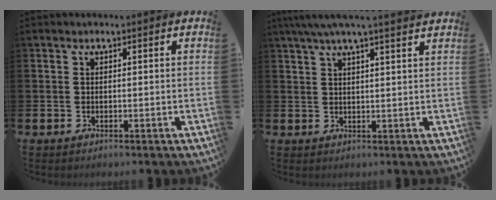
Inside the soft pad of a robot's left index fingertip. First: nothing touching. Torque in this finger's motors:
{"motor_torque": [0.94, -1.20, 0.64, 0.21]}